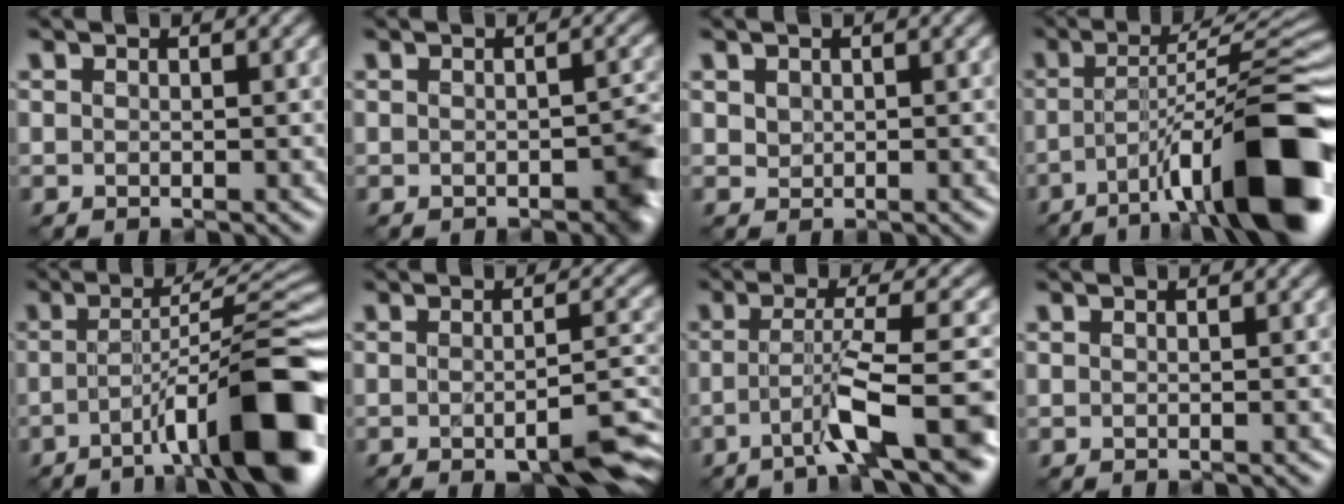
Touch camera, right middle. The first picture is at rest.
{"total": 3.9, "force": [-1.4, 2.3, 2.9], "torque": [-0.035, -0.004, -0.027]}
{"total": 1.2, "force": [0.6, 0.9, 0.7], "torque": [-0.029, 0.004, 0.024]}
{"total": 11.7, "force": [-5.3, 0.9, 10.3], "torque": [-0.137, 0.022, -0.094]}
{"total": 10.2, "force": [-4.7, 0.7, 9.0], "torque": [-0.121, 0.025, -0.087]}
{"total": 5.5, "force": [-3.0, 1.6, 4.3], "torque": [-0.052, -0.010, -0.046]}
{"total": 5.5, "force": [-3.0, -0.5, 4.5], "torque": [-0.081, 0.008, -0.062]}
{"total": 0.0}